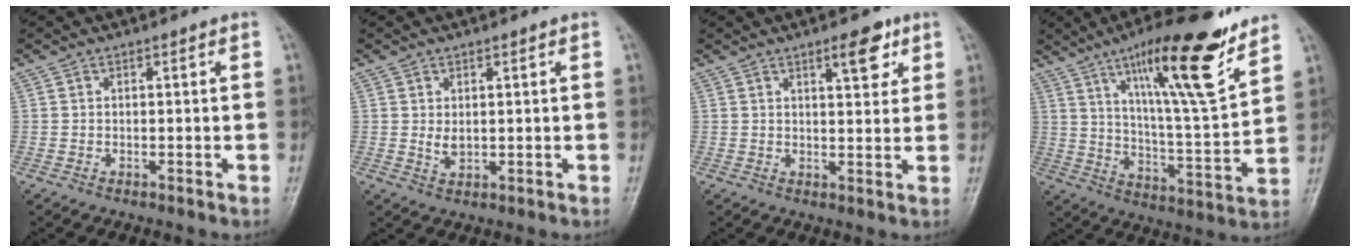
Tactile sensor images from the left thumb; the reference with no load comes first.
{"total": 2.3, "force": [0.6, 1.5, 1.7], "torque": [-0.024, -0.008, 0.014]}
{"total": 5.5, "force": [3.1, 2.1, 4.0], "torque": [-0.041, -0.016, 0.043]}
{"total": 20.1, "force": [12.6, 3.3, 15.3], "torque": [-0.222, -0.066, 0.207]}